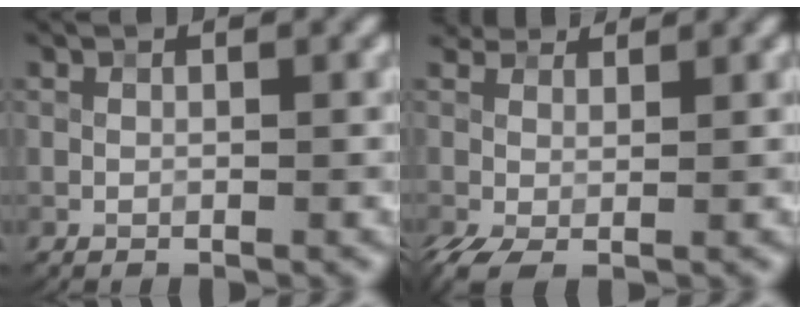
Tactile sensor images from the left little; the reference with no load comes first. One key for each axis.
{"total": 4.3, "fx": 0.9, "fy": 2.8, "fz": 3.1, "tx": -0.081, "ty": 0.002, "tz": 0.009}